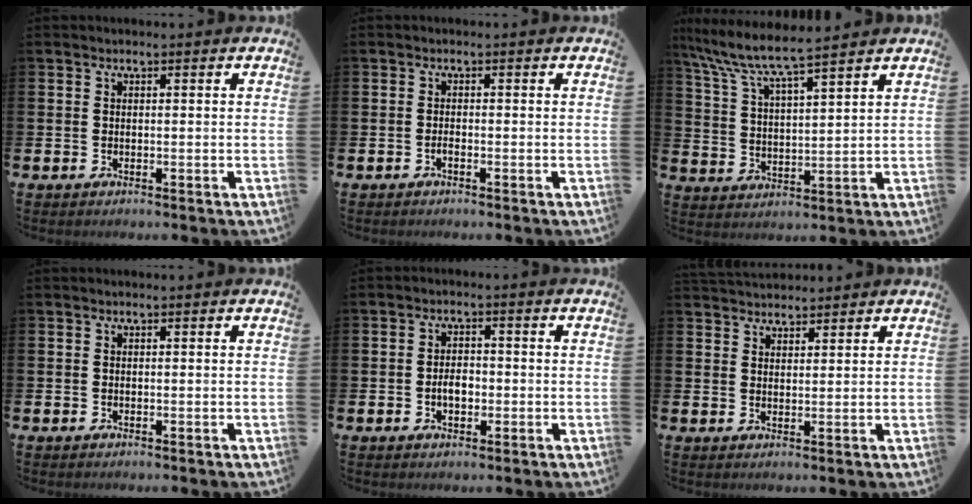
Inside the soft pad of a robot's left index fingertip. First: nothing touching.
{"total": 0.6, "force": [-0.5, 0.1, 0.3], "torque": [-0.014, 0.000, -0.007]}
{"total": 7.6, "force": [7.1, 0.2, 2.6], "torque": [-0.080, -0.043, 0.123]}
{"total": 0.0}
{"total": 2.8, "force": [-0.7, 1.7, 2.1], "torque": [-0.022, -0.004, -0.018]}
{"total": 3.2, "force": [3.1, 1.0, -0.1], "torque": [0.003, -0.013, 0.056]}